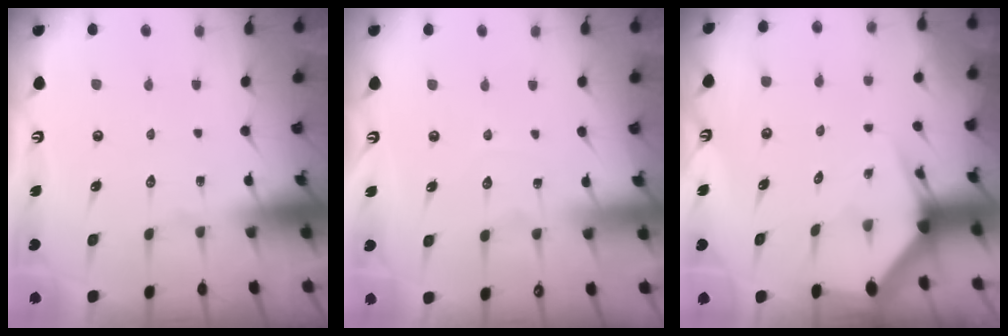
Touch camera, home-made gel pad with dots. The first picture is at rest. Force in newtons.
{"total": 3.6, "press": 3.6, "slide": 0.4}
{"total": 3.0, "press": 2.9, "slide": 0.5}